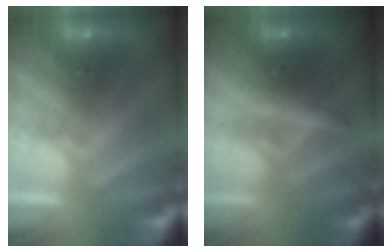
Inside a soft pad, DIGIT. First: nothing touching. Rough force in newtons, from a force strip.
{"total": 2.8}